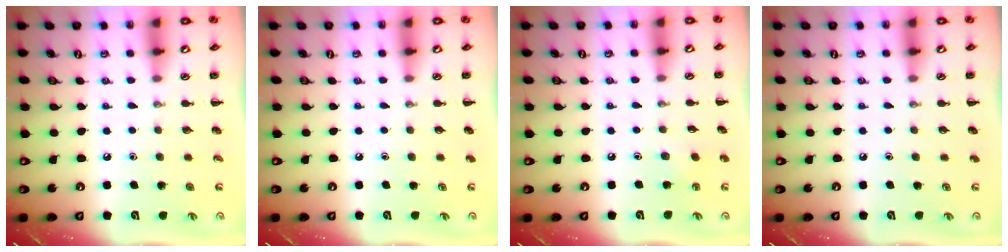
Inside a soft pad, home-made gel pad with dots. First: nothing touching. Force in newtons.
{"total": 0.0}
{"total": 3.1, "press": 3.0, "slide": 1.0}
{"total": 0.0}